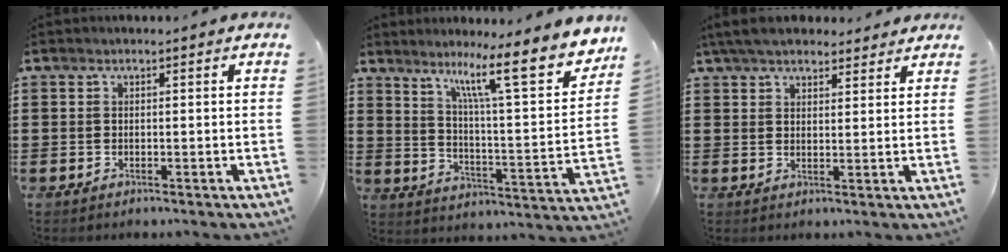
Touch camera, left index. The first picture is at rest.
{"total": 12.7, "force": [9.0, 1.0, 8.9], "torque": [-0.149, -0.063, 0.135]}
{"total": 5.6, "force": [5.0, 1.5, 2.1], "torque": [-0.055, -0.006, 0.095]}